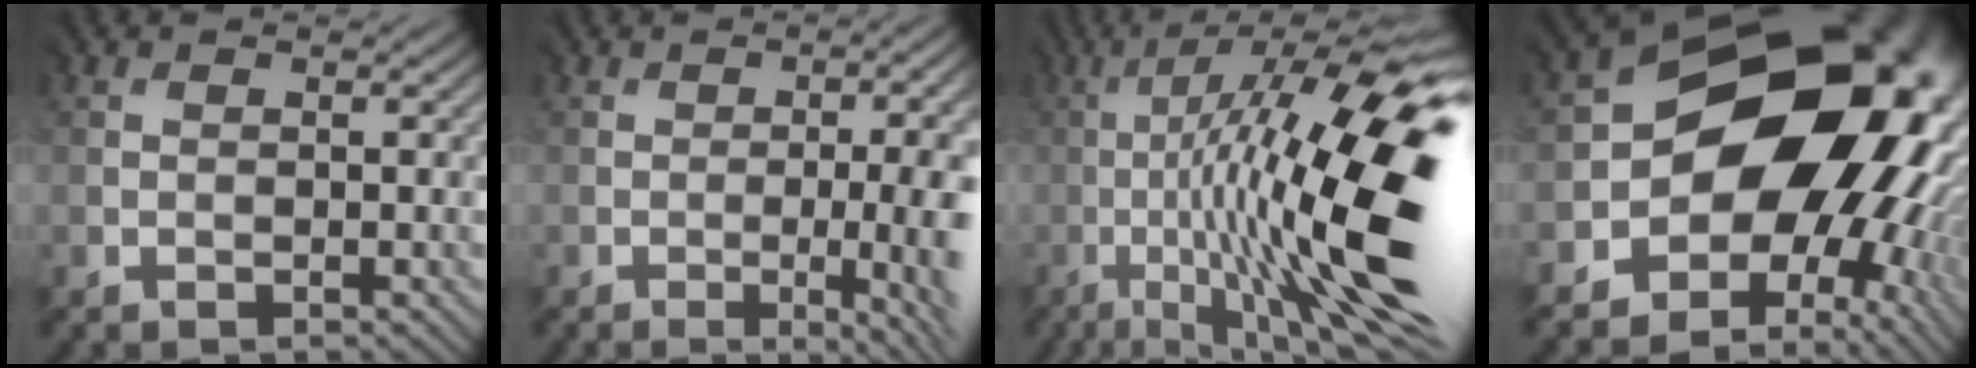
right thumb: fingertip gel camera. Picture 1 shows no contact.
{"total": 11.5, "force": [-2.3, 4.1, 10.5], "torque": [-0.103, -0.002, -0.027]}
{"total": 18.1, "force": [-1.8, 4.4, 17.4], "torque": [-0.282, 0.012, -0.023]}
{"total": 15.4, "force": [-1.3, 12.1, 9.4], "torque": [-0.112, -0.022, -0.007]}